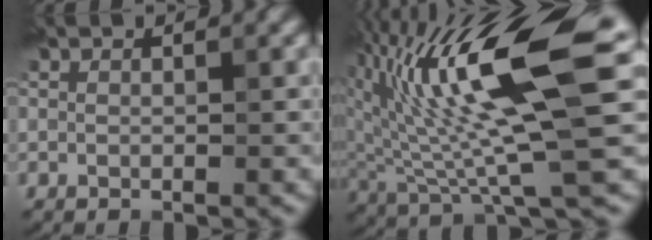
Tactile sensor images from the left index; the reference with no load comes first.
{"total": 13.0, "force": [3.0, 3.2, 12.2], "torque": [-0.235, 0.005, 0.061]}